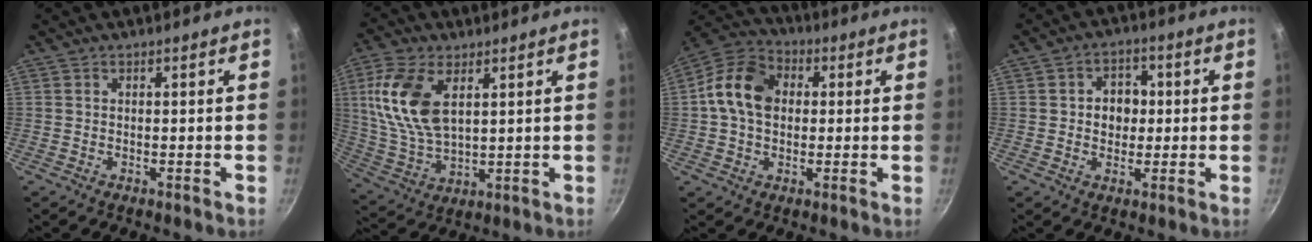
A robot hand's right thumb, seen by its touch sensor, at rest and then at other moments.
{"total": 14.6, "force": [4.6, 7.9, 11.4], "torque": [-0.226, -0.010, 0.099]}
{"total": 12.3, "force": [1.2, 9.2, 8.0], "torque": [-0.118, 0.022, 0.002]}
{"total": 6.1, "force": [0.4, 5.1, 3.4], "torque": [-0.016, 0.005, 0.000]}